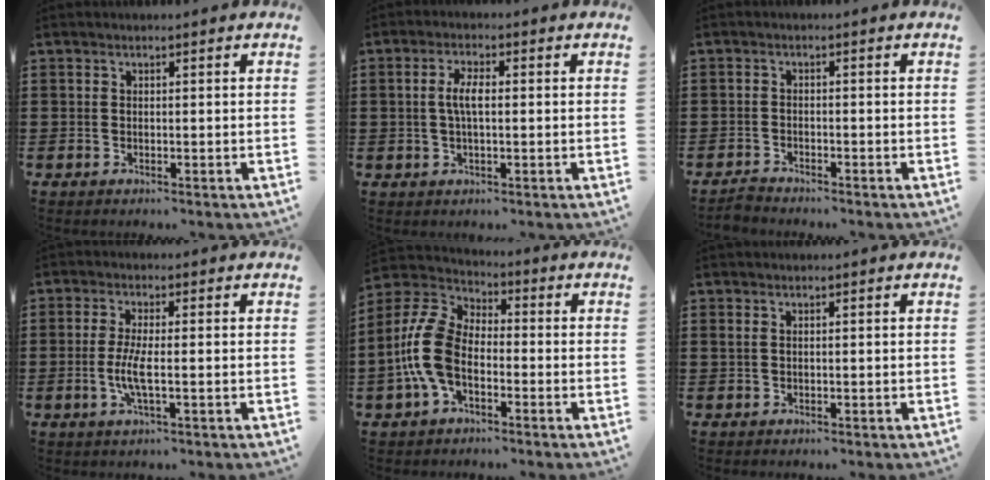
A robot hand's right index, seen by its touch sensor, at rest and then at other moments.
{"total": 3.8, "force": [0.0, 1.3, 3.6], "torque": [-0.074, 0.001, -0.004]}
{"total": 1.5, "force": [-1.5, 0.3, 0.0], "torque": [-0.006, 0.004, -0.032]}
{"total": 4.5, "force": [-0.9, 0.7, 4.4], "torque": [-0.099, -0.010, -0.023]}
{"total": 10.5, "force": [-2.5, 6.2, 8.2], "torque": [-0.224, -0.007, -0.056]}
{"total": 0.6, "force": [0.2, 0.2, 0.5], "torque": [-0.012, 0.003, 0.003]}